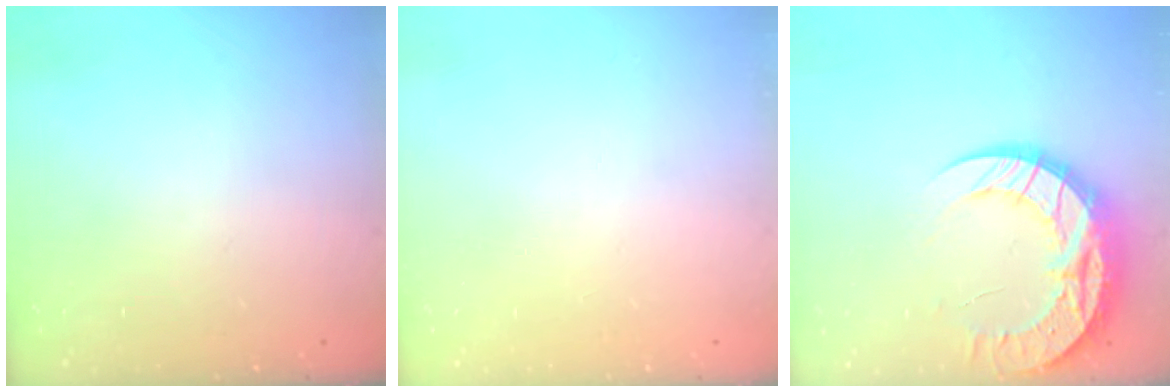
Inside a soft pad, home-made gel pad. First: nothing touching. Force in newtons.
{"total": 0.0}
{"total": 15.4, "press": 15.4, "slide": 1.1}